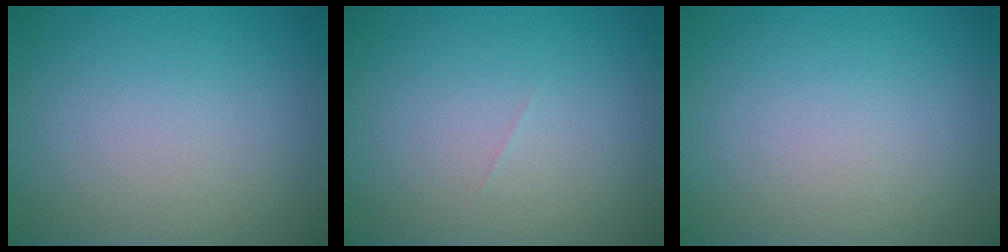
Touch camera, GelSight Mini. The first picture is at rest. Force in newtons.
{"total": 0.0}
{"total": 0.0}